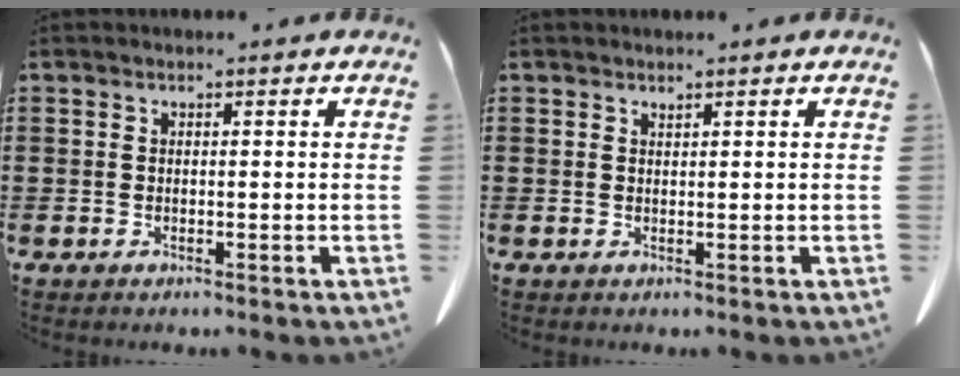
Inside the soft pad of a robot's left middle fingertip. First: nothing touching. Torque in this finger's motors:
{"motor_torque": [-0.70, 0.90, -0.28, -0.06]}